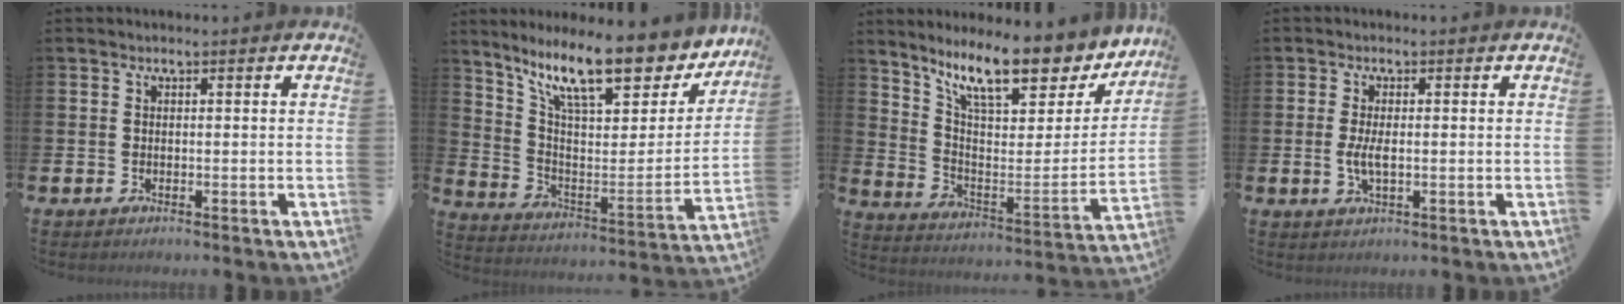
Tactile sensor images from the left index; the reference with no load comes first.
{"total": 14.3, "force": [11.0, 4.2, 8.1], "torque": [-0.160, -0.076, 0.183]}
{"total": 12.8, "force": [10.6, 3.6, 6.3], "torque": [-0.129, -0.081, 0.176]}
{"total": 2.7, "force": [-0.1, 1.0, 2.5], "torque": [-0.041, -0.001, -0.004]}